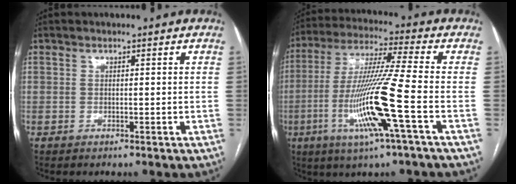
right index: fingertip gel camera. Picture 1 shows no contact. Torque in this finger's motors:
{"motor_torque": [1.29, -0.77, 0.42, 0.18]}